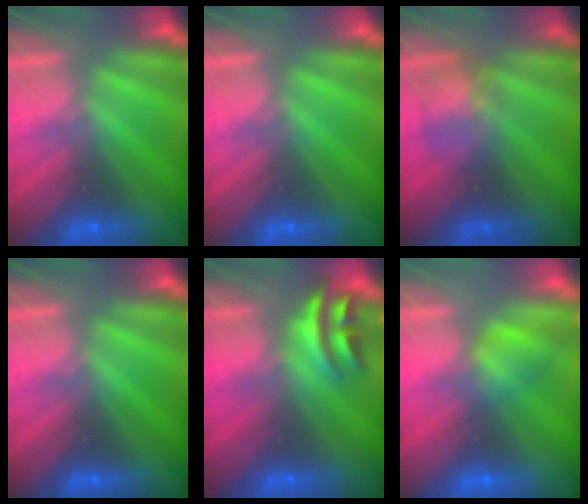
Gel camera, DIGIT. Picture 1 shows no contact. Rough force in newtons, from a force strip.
{"total": 0.0}
{"total": 2.3}
{"total": 0.0}
{"total": 2.7}
{"total": 1.6}